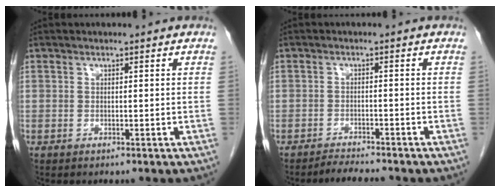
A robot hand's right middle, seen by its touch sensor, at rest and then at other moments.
{"total": 3.1, "force": [-3.1, -0.2, 0.7], "torque": [-0.018, -0.015, -0.050]}